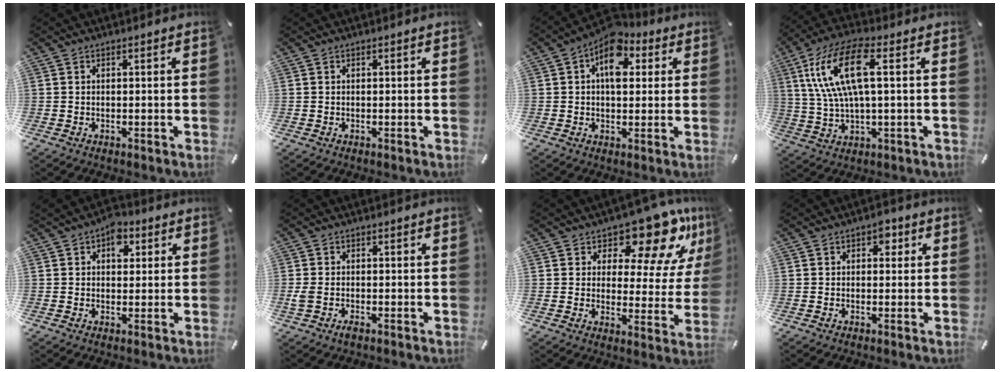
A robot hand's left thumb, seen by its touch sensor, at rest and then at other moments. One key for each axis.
{"total": 0.0}
{"total": 10.6, "fx": 4.1, "fy": 6.4, "fz": 7.4, "tx": -0.095, "ty": -0.017, "tz": 0.068}
{"total": 14.5, "fx": 3.7, "fy": 5.3, "fz": 13.0, "tx": -0.274, "ty": 0.000, "tz": 0.062}
{"total": 5.8, "fx": 2.0, "fy": 4.0, "fz": 3.6, "tx": -0.036, "ty": -0.004, "tz": 0.029}
{"total": 2.0, "fx": -0.8, "fy": 1.0, "fz": 1.5, "tx": -0.035, "ty": 0.000, "tz": -0.016}
{"total": 15.0, "fx": 11.1, "fy": 6.0, "fz": 8.0, "tx": -0.109, "ty": -0.089, "tz": 0.185}
{"total": 2.7, "fx": 0.7, "fy": 2.0, "fz": 1.6, "tx": -0.002, "ty": -0.004, "tz": 0.003}